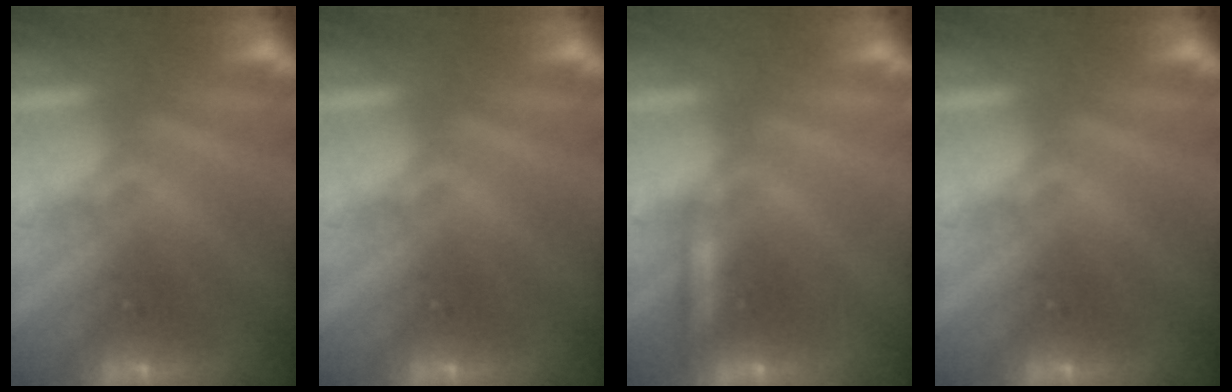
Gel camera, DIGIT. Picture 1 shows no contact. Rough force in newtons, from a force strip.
{"total": 0.0}
{"total": 2.2}
{"total": 0.0}